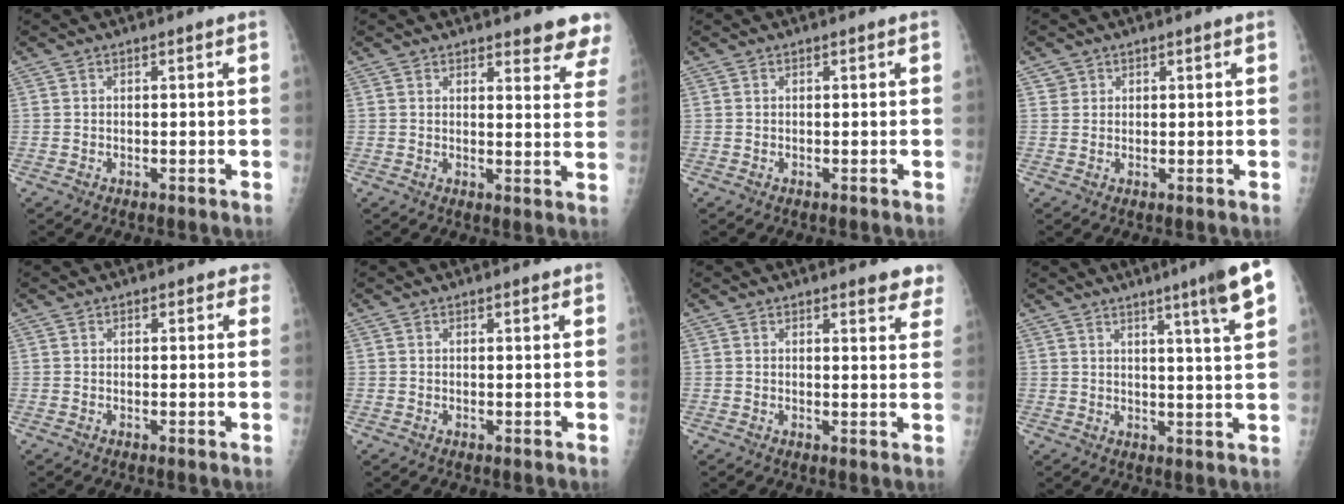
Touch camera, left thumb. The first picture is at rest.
{"total": 8.4, "force": [7.5, 2.0, 3.3], "torque": [-0.003, -0.040, 0.065]}
{"total": 0.0}
{"total": 1.5, "force": [0.8, 1.2, 0.0], "torque": [0.018, -0.002, 0.007]}
{"total": 1.6, "force": [1.0, 1.0, 0.6], "torque": [0.013, -0.001, 0.005]}
{"total": 0.9, "force": [0.7, 0.2, 0.6], "torque": [-0.008, -0.002, 0.010]}
{"total": 5.0, "force": [4.0, 1.3, 2.7], "torque": [-0.009, -0.018, 0.037]}
{"total": 9.6, "force": [5.4, -0.3, 7.9], "torque": [-0.112, -0.025, 0.071]}